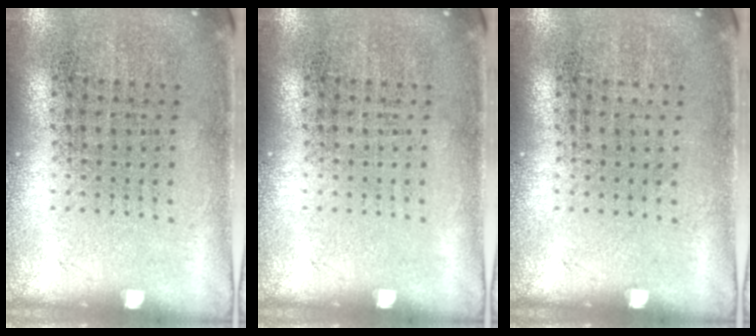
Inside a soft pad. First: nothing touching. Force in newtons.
{"total": 0.0}
{"total": 0.0}